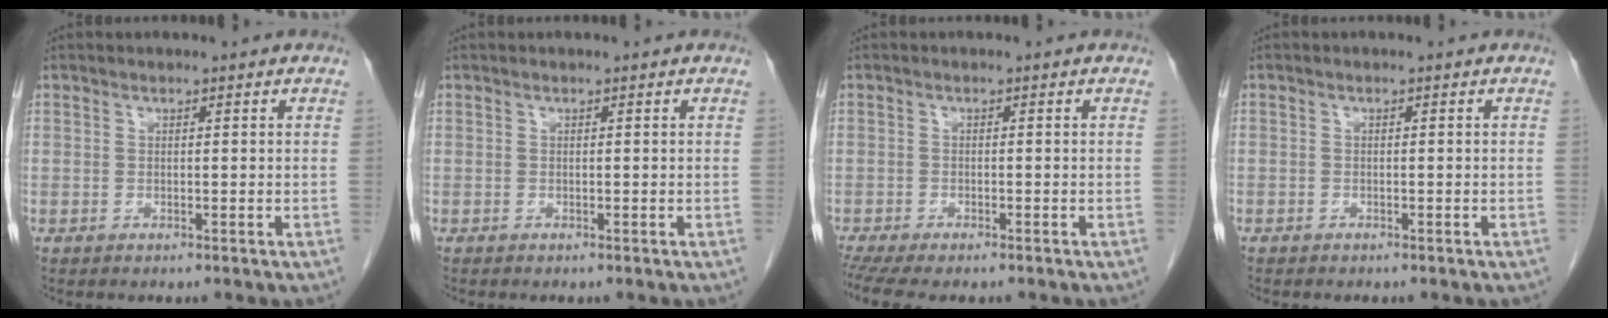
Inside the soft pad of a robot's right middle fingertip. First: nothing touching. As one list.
[{"total": 0.0}, {"total": 6.7, "force": [-5.4, 1.7, 3.6], "torque": [-0.059, -0.007, -0.086]}, {"total": 0.5, "force": [-0.4, 0.3, 0.0], "torque": [-0.007, 0.002, -0.008]}]